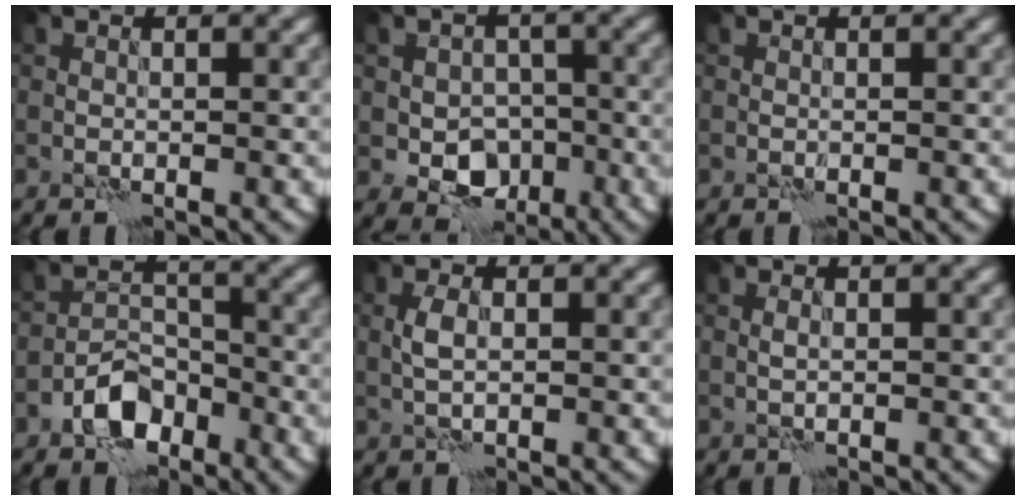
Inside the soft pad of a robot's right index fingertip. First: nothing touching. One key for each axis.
{"total": 5.4, "fx": -1.6, "fy": 4.2, "fz": 3.0, "tx": -0.045, "ty": -0.008, "tz": -0.024}
{"total": 0.0}
{"total": 4.7, "fx": -2.9, "fy": 2.8, "fz": 2.3, "tx": -0.031, "ty": 0.004, "tz": -0.060}
{"total": 1.8, "fx": 0.1, "fy": 0.8, "fz": 1.6, "tx": -0.035, "ty": 0.005, "tz": 0.001}
{"total": 0.5, "fx": 0.1, "fy": 0.1, "fz": 0.5, "tx": -0.013, "ty": 0.002, "tz": 0.001}